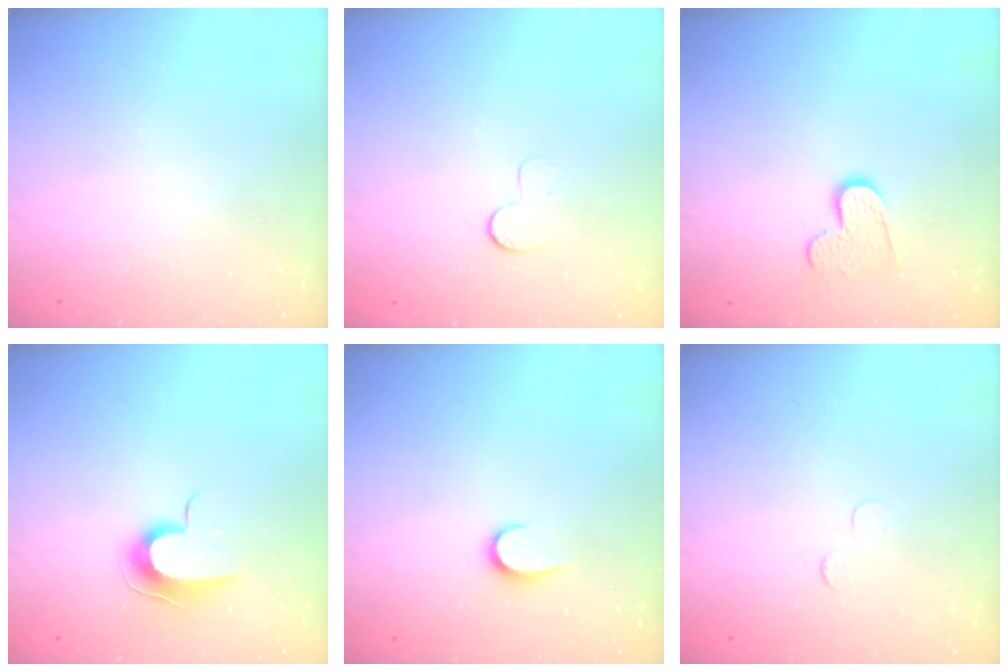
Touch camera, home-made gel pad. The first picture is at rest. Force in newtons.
{"total": 5.7, "press": 5.6, "slide": 0.6}
{"total": 8.3, "press": 8.2, "slide": 0.5}
{"total": 8.9, "press": 8.9, "slide": 0.8}
{"total": 5.0, "press": 5.0, "slide": 0.5}
{"total": 2.5, "press": 2.5, "slide": 0.2}